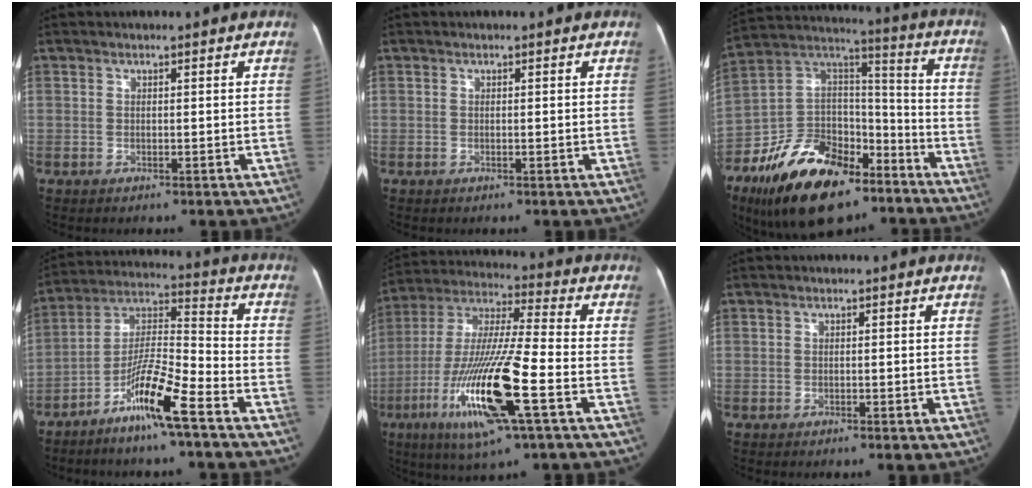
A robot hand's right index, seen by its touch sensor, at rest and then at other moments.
{"total": 0.0}
{"total": 23.6, "force": [-15.5, 11.3, 13.8], "torque": [-0.264, 0.028, -0.262]}
{"total": 11.8, "force": [-7.4, 0.1, 9.3], "torque": [-0.177, -0.006, -0.141]}
{"total": 19.1, "force": [-6.7, 1.1, 17.8], "torque": [-0.376, -0.024, -0.126]}
{"total": 0.9, "force": [-0.6, 0.1, 0.7], "torque": [-0.014, -0.002, -0.006]}